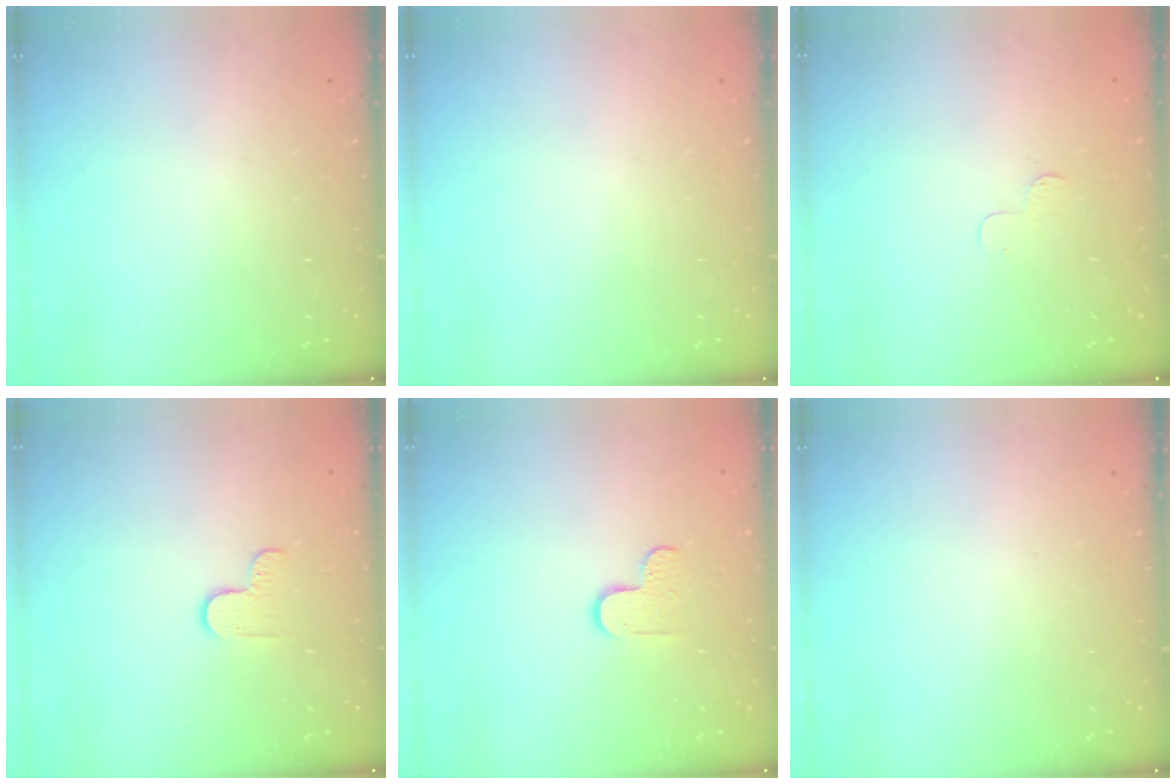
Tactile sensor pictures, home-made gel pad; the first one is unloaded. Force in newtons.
{"total": 0.0}
{"total": 3.6, "press": 3.6, "slide": 0.4}
{"total": 3.8, "press": 3.8, "slide": 0.4}
{"total": 5.1, "press": 5.1, "slide": 0.5}
{"total": 0.0}